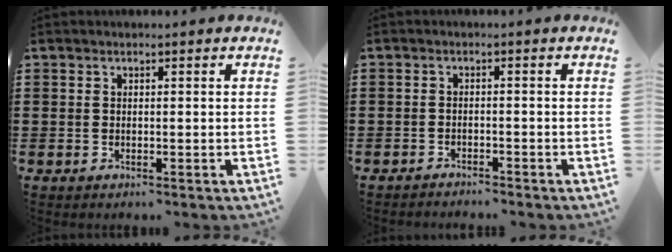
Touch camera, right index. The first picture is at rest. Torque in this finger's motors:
{"motor_torque": [-1.01, 1.03, -0.32, -0.08]}